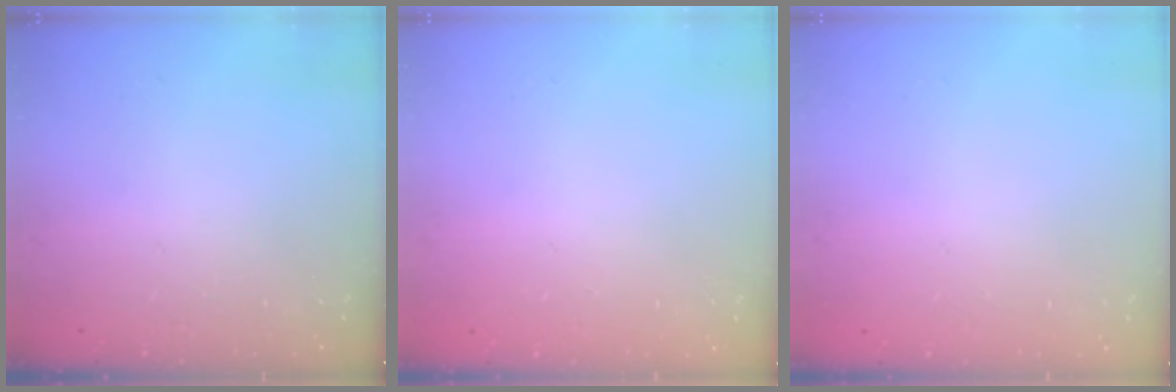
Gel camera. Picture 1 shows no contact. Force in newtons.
{"total": 0.0}
{"total": 0.0}